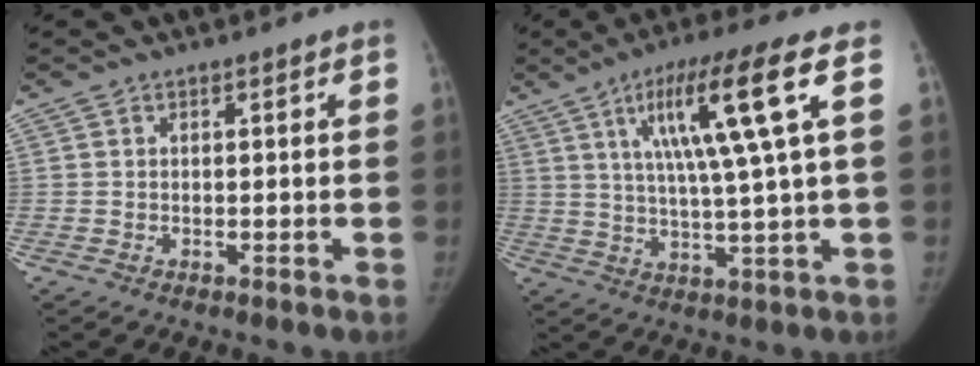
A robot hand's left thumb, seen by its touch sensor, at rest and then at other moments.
{"total": 14.2, "force": [4.8, 0.3, 13.4], "torque": [-0.246, -0.006, 0.080]}